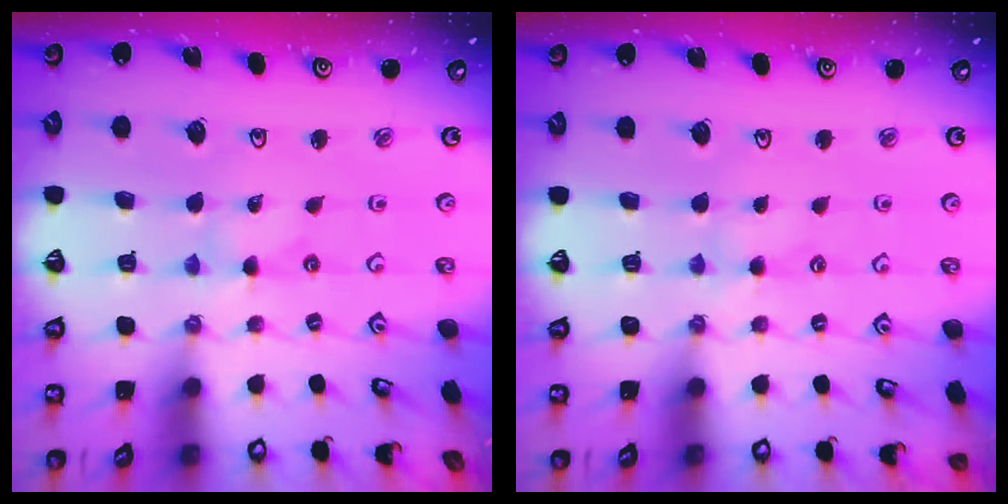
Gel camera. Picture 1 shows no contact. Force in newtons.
{"total": 1.7, "press": 1.6, "slide": 0.3}